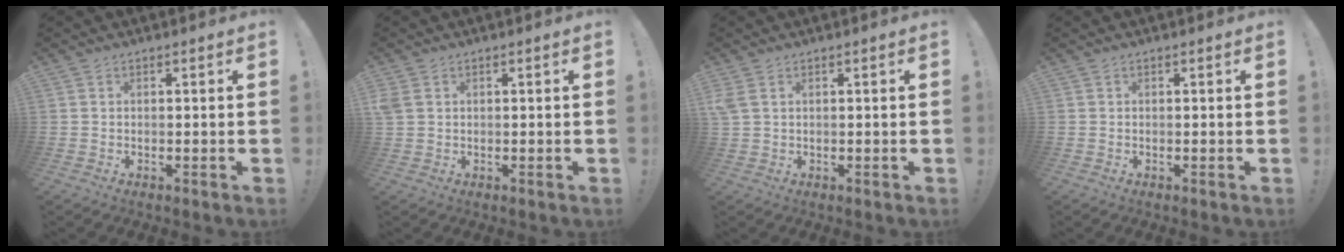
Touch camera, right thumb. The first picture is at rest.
{"total": 2.7, "force": [0.7, 1.8, 1.9], "torque": [-0.042, 0.002, 0.014]}
{"total": 2.6, "force": [1.0, 0.9, 2.1], "torque": [-0.041, -0.001, 0.022]}
{"total": 0.0}